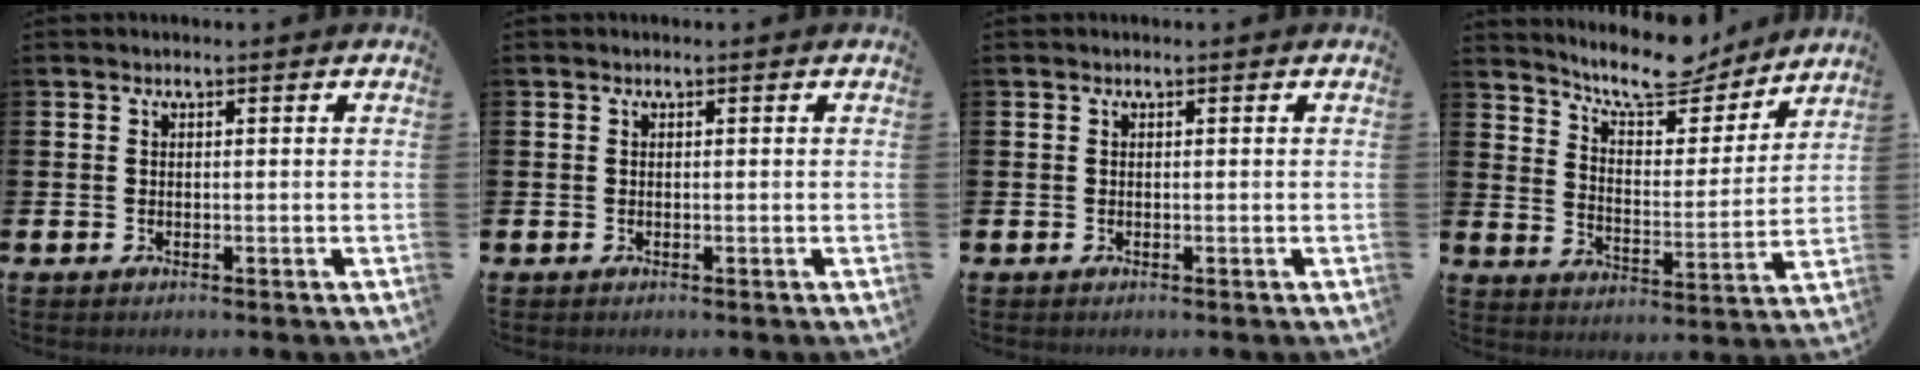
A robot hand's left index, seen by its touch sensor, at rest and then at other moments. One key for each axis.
{"total": 0.0}
{"total": 0.0}
{"total": 10.6, "fx": 9.8, "fy": 2.2, "fz": 3.6, "tx": -0.084, "ty": -0.065, "tz": 0.173}